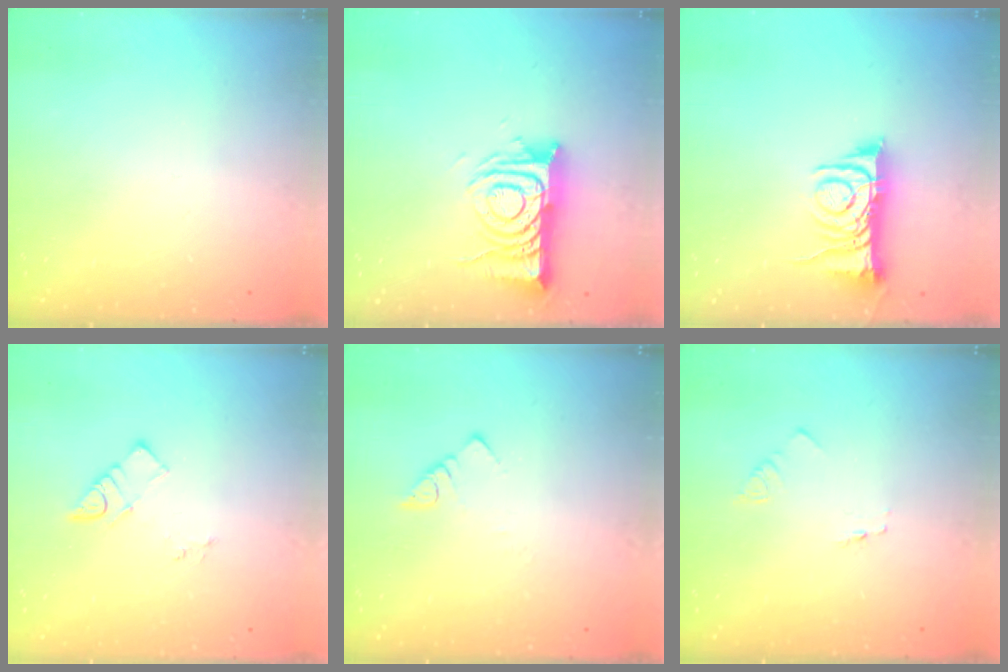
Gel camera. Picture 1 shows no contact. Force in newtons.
{"total": 11.7, "press": 11.6, "slide": 1.0}
{"total": 8.8, "press": 8.8, "slide": 0.3}
{"total": 3.4, "press": 3.4, "slide": 0.2}
{"total": 2.8, "press": 2.8, "slide": 0.2}
{"total": 1.3, "press": 1.2, "slide": 0.1}